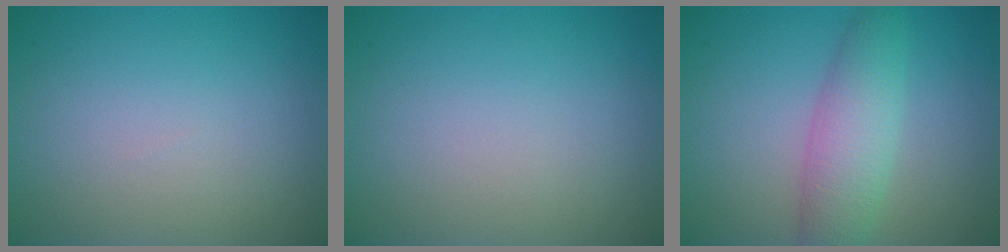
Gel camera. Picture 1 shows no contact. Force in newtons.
{"total": 0.0}
{"total": 4.5, "press": 4.5, "slide": 0.0}